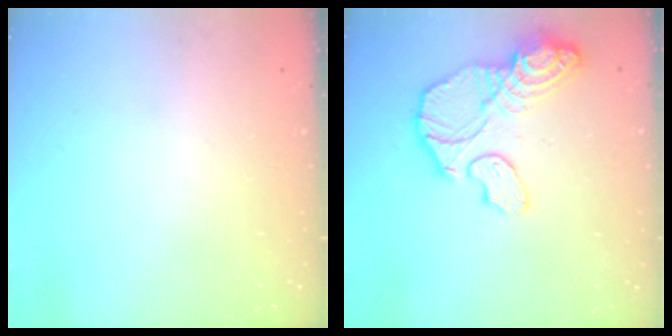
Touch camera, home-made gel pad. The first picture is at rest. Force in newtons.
{"total": 15.9, "press": 15.9, "slide": 1.5}